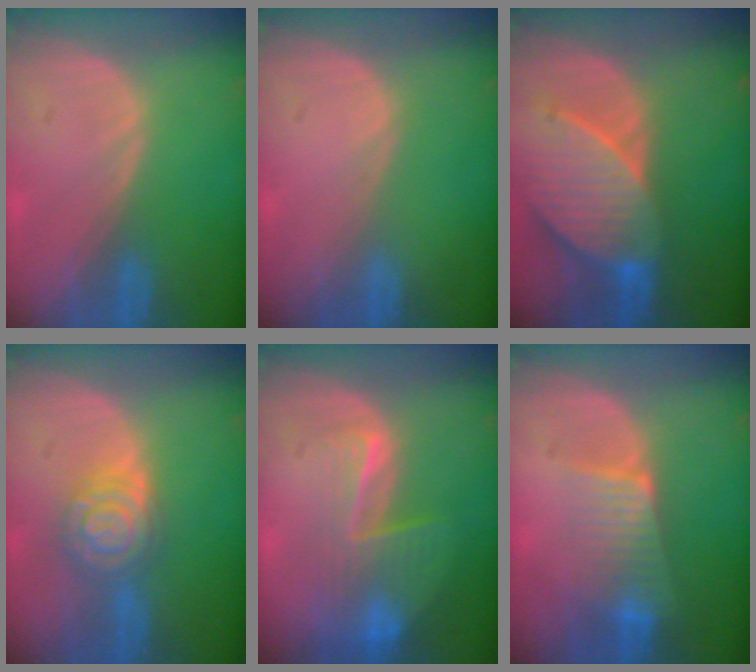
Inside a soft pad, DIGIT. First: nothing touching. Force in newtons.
{"total": 0.0}
{"total": 9.6, "press": 8.7, "slide": 4.0}
{"total": 6.7, "press": 6.6, "slide": 0.4}
{"total": 8.3, "press": 7.1, "slide": 4.4}
{"total": 6.4, "press": 5.6, "slide": 3.1}